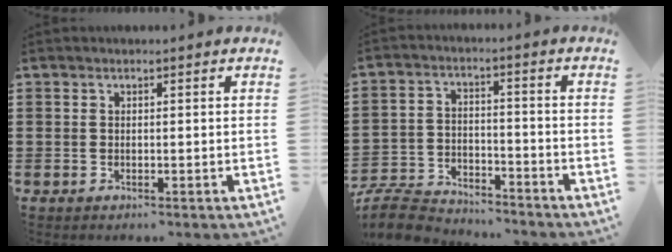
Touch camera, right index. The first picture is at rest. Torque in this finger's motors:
{"motor_torque": [-0.34, 0.53, -1.05, -0.21]}